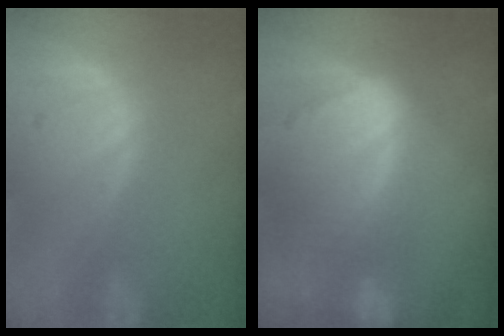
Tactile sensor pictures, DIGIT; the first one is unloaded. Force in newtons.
{"total": 9.6, "press": 8.3, "slide": 4.8}